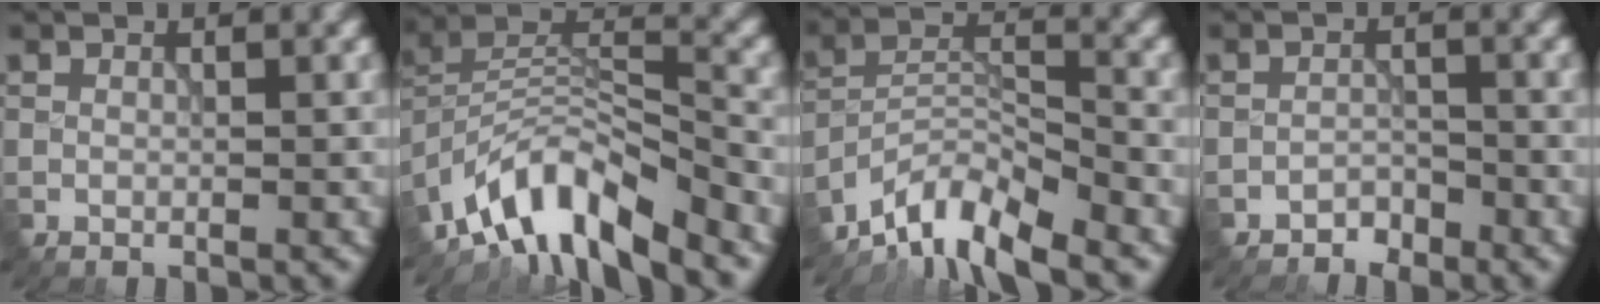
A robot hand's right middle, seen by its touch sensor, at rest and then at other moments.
{"total": 9.3, "force": [-7.1, 2.8, 5.4], "torque": [-0.084, 0.000, -0.142]}
{"total": 7.1, "force": [-6.0, 1.5, 3.3], "torque": [-0.053, -0.004, -0.125]}
{"total": 1.6, "force": [-1.5, 0.6, 0.2], "torque": [0.001, 0.006, -0.029]}